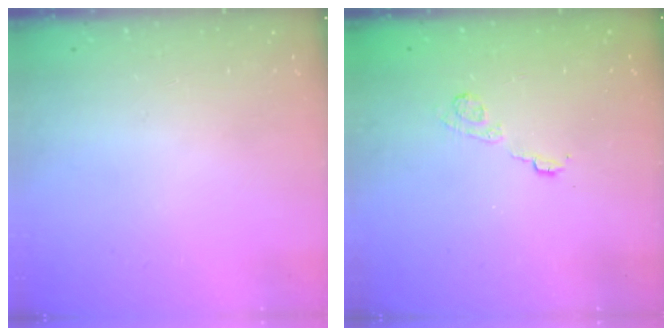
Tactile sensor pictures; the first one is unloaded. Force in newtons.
{"total": 4.0, "press": 3.8, "slide": 1.2}